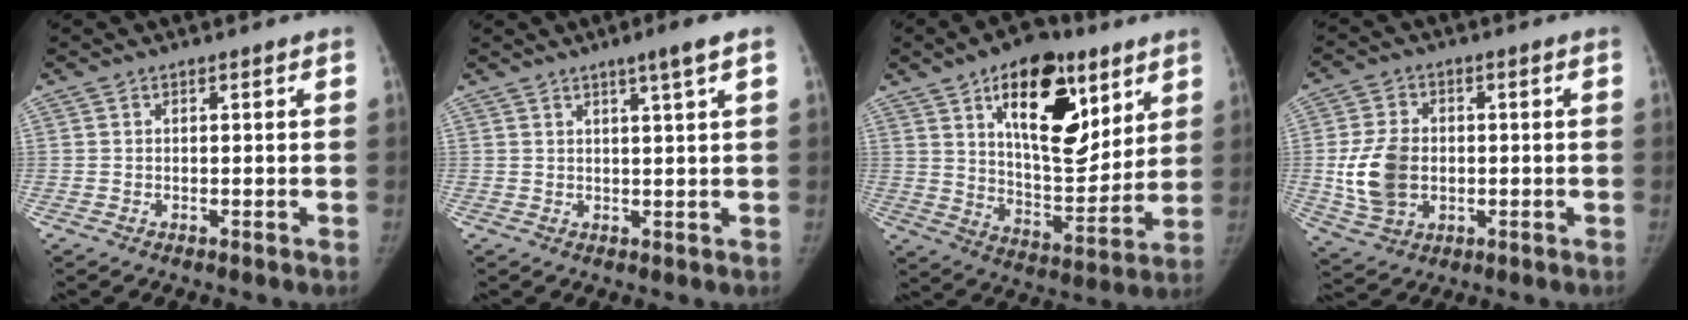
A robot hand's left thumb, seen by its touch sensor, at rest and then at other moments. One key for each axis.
{"total": 4.1, "fx": 2.3, "fy": -0.3, "fz": 3.3, "tx": -0.055, "ty": -0.009, "tz": 0.037}
{"total": 21.5, "fx": 10.2, "fy": 10.7, "fz": 15.7, "tx": -0.188, "ty": -0.050, "tz": 0.167}
{"total": 10.6, "fx": -0.5, "fy": 7.9, "fz": 7.1, "tx": -0.123, "ty": 0.001, "tz": 0.000}